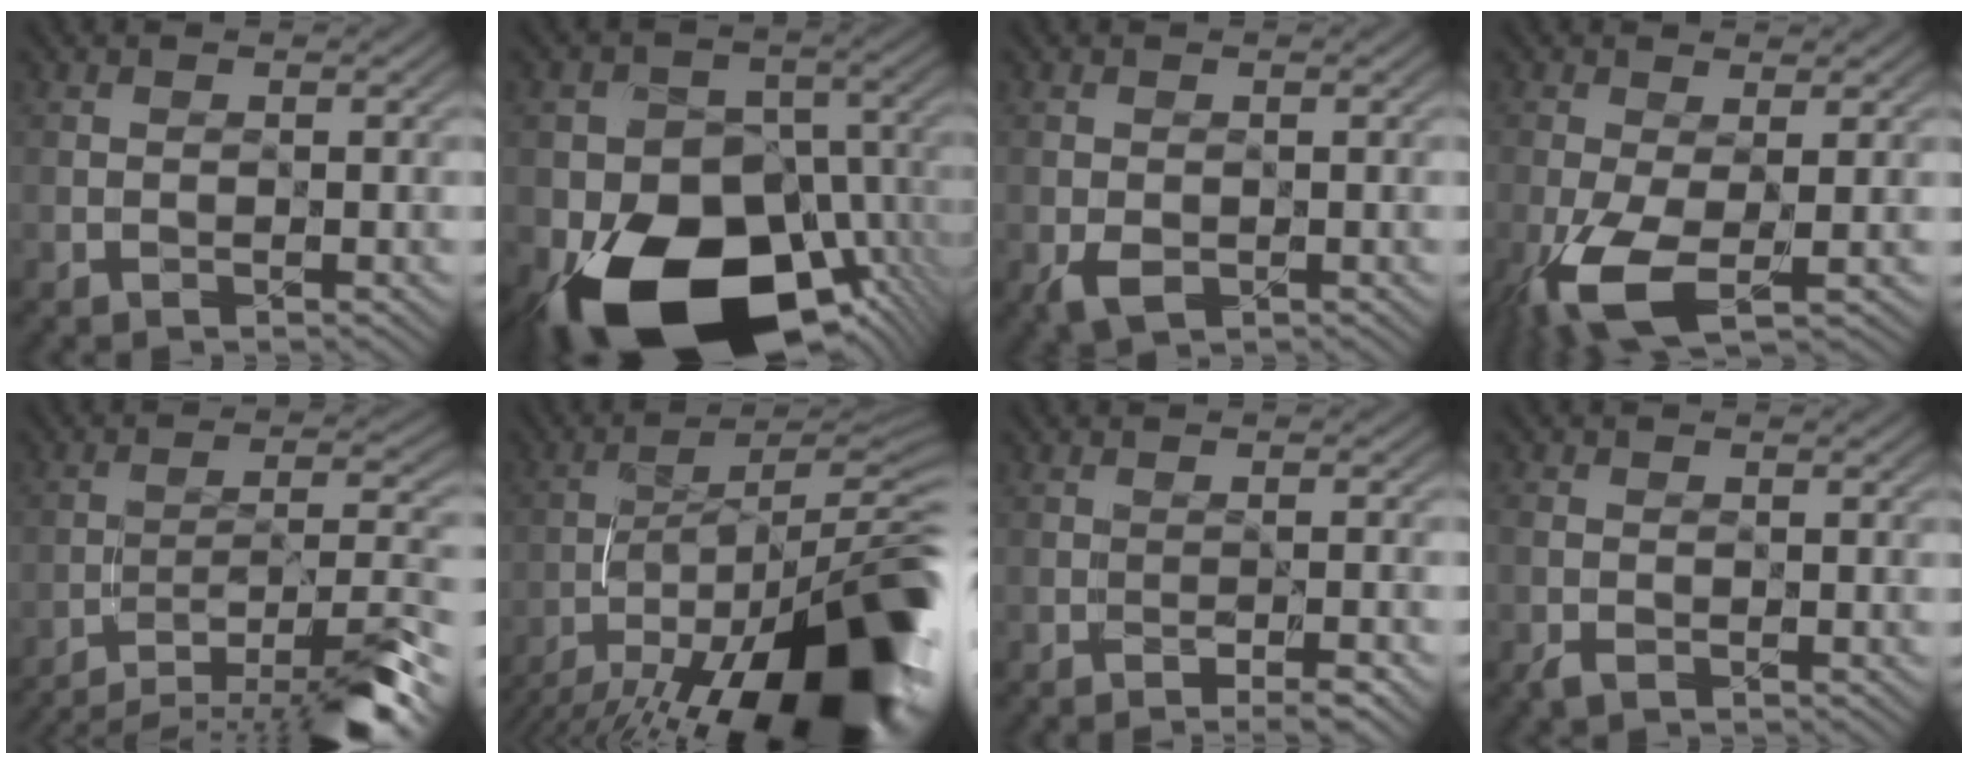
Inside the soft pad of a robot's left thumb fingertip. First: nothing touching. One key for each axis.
{"total": 17.6, "fx": -8.3, "fy": 12.0, "fz": 10.0, "tx": -0.161, "ty": -0.047, "tz": -0.128}
{"total": 2.0, "fx": -0.7, "fy": 1.4, "fz": 1.2, "tx": -0.027, "ty": -0.011, "tz": -0.010}
{"total": 6.3, "fx": -2.3, "fy": 2.1, "fz": 5.4, "tx": -0.131, "ty": -0.012, "tz": -0.048}
{"total": 12.0, "fx": -10.1, "fy": 2.3, "fz": 6.1, "tx": -0.105, "ty": -0.002, "tz": -0.154}
{"total": 19.4, "fx": -11.3, "fy": 6.1, "fz": 14.5, "tx": -0.206, "ty": -0.019, "tz": -0.178}
{"total": 2.5, "fx": -2.0, "fy": -0.2, "fz": 1.5, "tx": -0.027, "ty": 0.004, "tz": -0.029}
{"total": 1.5, "fx": -1.0, "fy": 0.8, "fz": 0.7, "tx": -0.018, "ty": -0.002, "tz": -0.022}